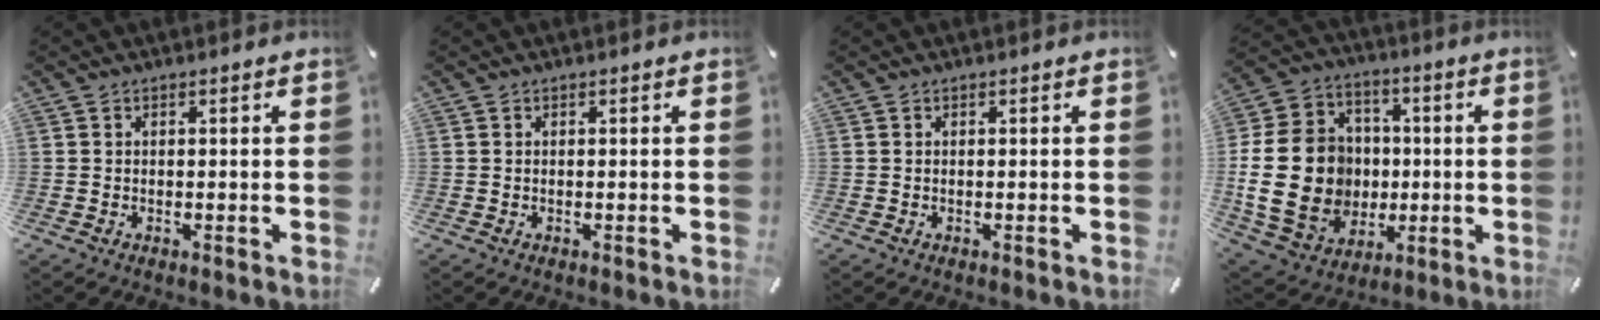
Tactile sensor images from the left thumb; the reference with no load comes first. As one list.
[{"total": 0.0}, {"total": 0.0}, {"total": 23.2, "force": [-1.5, 19.1, 13.1], "torque": [-0.258, 0.016, -0.008]}]